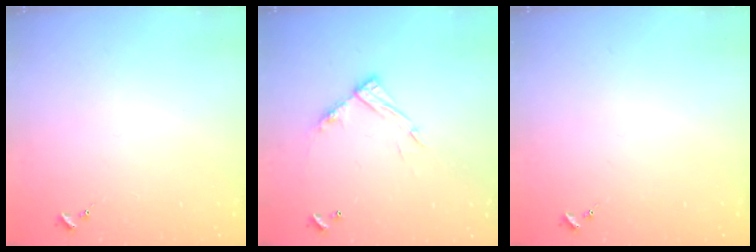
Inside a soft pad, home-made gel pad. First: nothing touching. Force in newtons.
{"total": 11.5, "press": 11.4, "slide": 0.8}
{"total": 0.0}